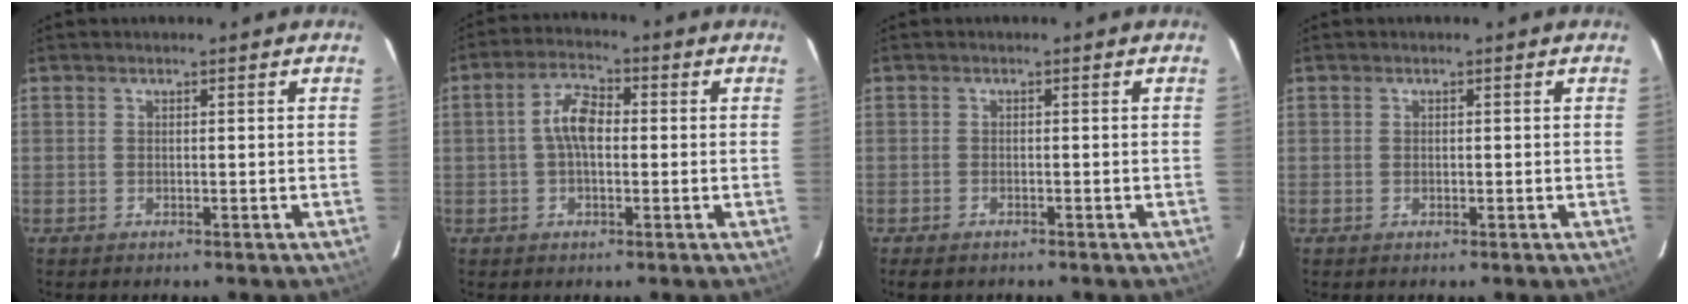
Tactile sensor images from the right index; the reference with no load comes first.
{"total": 6.1, "force": [0.0, 3.1, 5.2], "torque": [-0.103, 0.017, -0.001]}
{"total": 2.0, "force": [-1.7, 0.7, 0.9], "torque": [-0.023, -0.006, -0.032]}
{"total": 0.7, "force": [-0.1, 0.7, 0.2], "torque": [-0.002, 0.000, -0.002]}